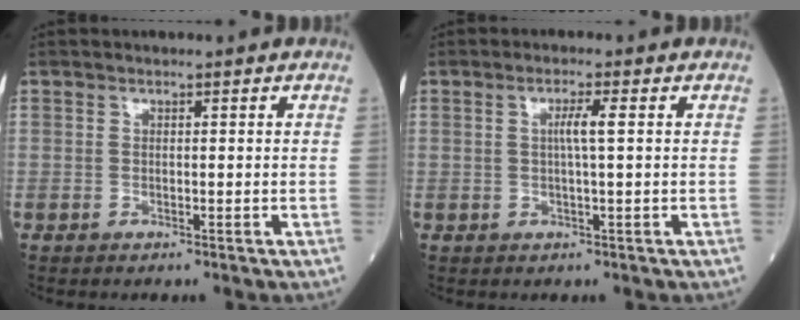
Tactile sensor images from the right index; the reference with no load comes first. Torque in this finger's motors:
{"motor_torque": [0.60, 0.19, 0.20, 0.07]}